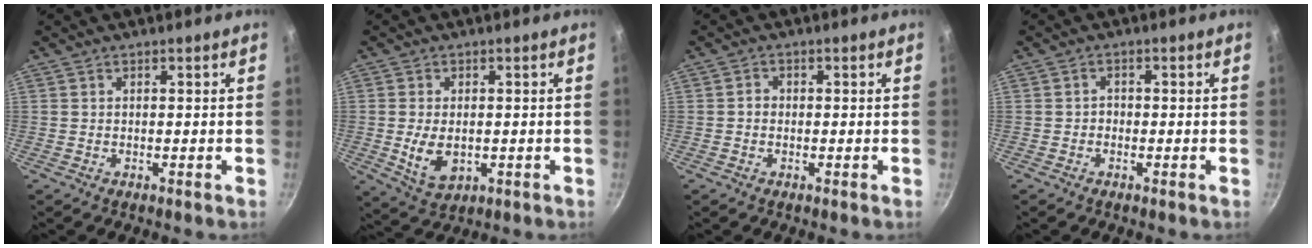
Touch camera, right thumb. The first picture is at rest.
{"total": 7.0, "force": [-0.7, 4.4, 5.4], "torque": [-0.094, -0.008, -0.003]}
{"total": 1.5, "force": [-0.2, 1.3, 0.7], "torque": [-0.011, 0.008, -0.006]}
{"total": 1.3, "force": [-0.5, 1.1, 0.5], "torque": [-0.005, 0.006, -0.010]}